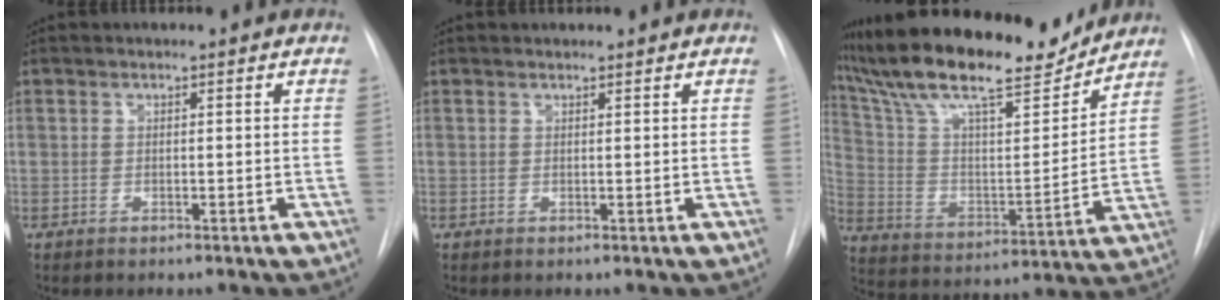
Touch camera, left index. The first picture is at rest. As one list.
[{"total": 1.8, "force": [1.8, 0.4, 0.3], "torque": [-0.008, 0.019, 0.026]}, {"total": 23.1, "force": [19.8, 4.4, 11.0], "torque": [-0.201, 0.005, 0.322]}]